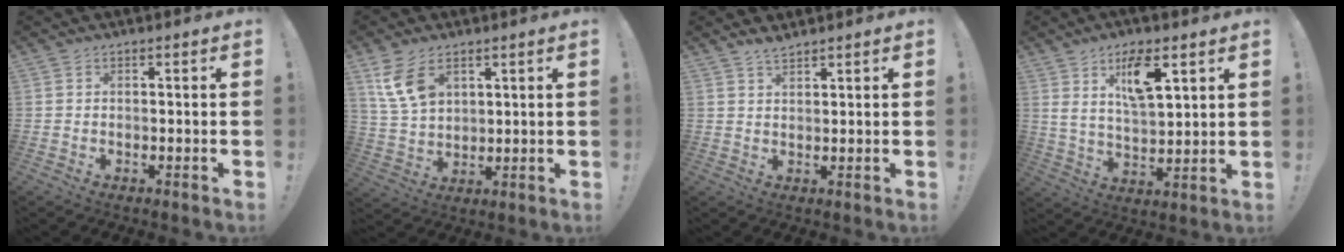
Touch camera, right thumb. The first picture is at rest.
{"total": 10.3, "force": [5.6, 6.0, 6.2], "torque": [-0.113, -0.021, 0.109]}
{"total": 2.7, "force": [2.5, 0.5, 0.9], "torque": [-0.020, -0.013, 0.046]}
{"total": 11.6, "force": [6.5, 4.0, 8.7], "torque": [-0.148, -0.018, 0.110]}